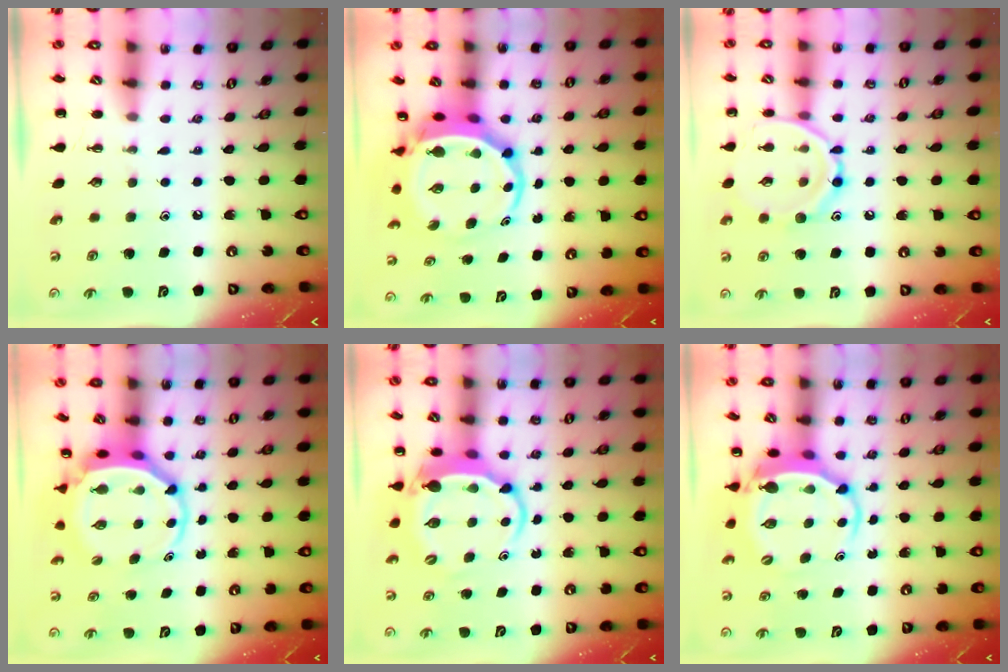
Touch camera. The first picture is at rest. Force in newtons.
{"total": 6.9, "press": 6.6, "slide": 2.0}
{"total": 12.8, "press": 12.8, "slide": 0.5}
{"total": 5.3, "press": 5.0, "slide": 1.7}
{"total": 6.2, "press": 6.1, "slide": 1.1}
{"total": 6.1, "press": 5.9, "slide": 1.6}